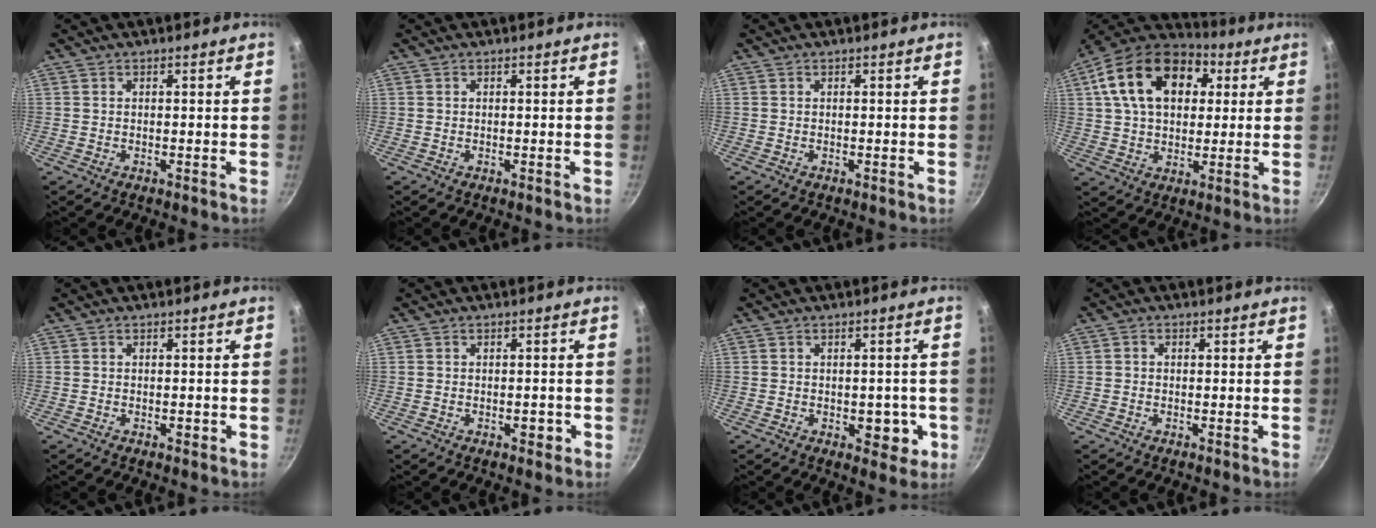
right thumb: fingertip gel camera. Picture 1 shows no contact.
{"total": 0.0}
{"total": 0.0}
{"total": 20.8, "force": [6.3, 13.9, 14.1], "torque": [-0.227, 0.015, 0.091]}
{"total": 0.9, "force": [-0.3, 0.6, 0.6], "torque": [-0.006, 0.003, -0.006]}
{"total": 2.1, "force": [-0.8, 1.3, 1.4], "torque": [-0.006, 0.011, -0.009]}
{"total": 5.8, "force": [-1.4, 3.7, 4.3], "torque": [-0.019, 0.004, -0.015]}
{"total": 0.9, "force": [-0.1, 0.8, 0.5], "torque": [-0.009, 0.005, -0.002]}